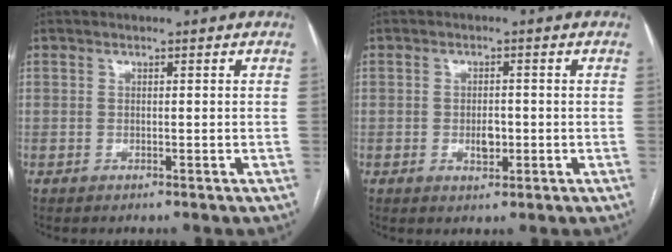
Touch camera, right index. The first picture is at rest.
{"total": 2.7, "force": [-0.5, 1.4, 2.3], "torque": [-0.040, 0.001, -0.003]}